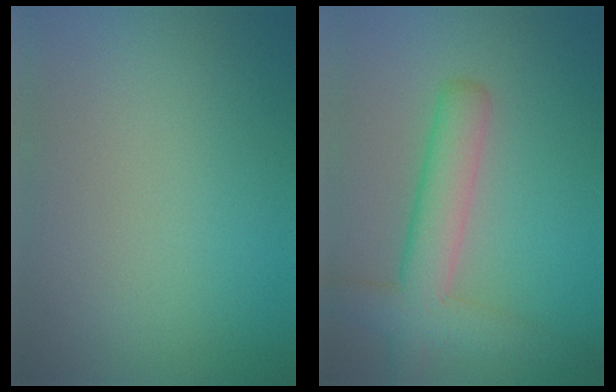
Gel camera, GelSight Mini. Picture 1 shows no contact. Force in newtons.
{"total": 5.4, "press": 5.4, "slide": 0.4}